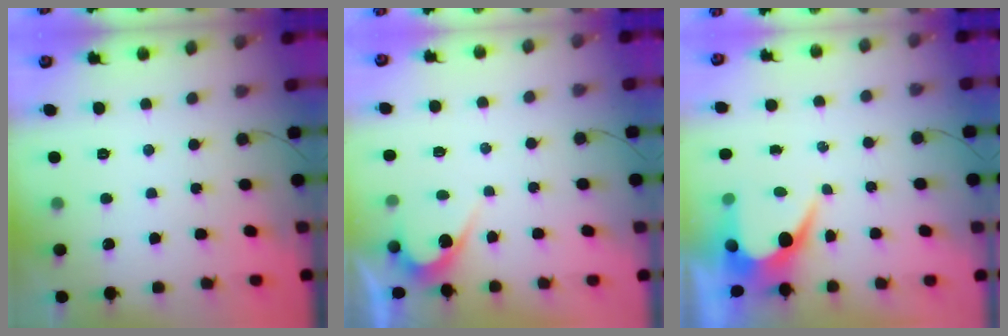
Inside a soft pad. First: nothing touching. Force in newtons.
{"total": 4.2, "press": 4.1, "slide": 0.3}
{"total": 5.9, "press": 5.9, "slide": 0.4}